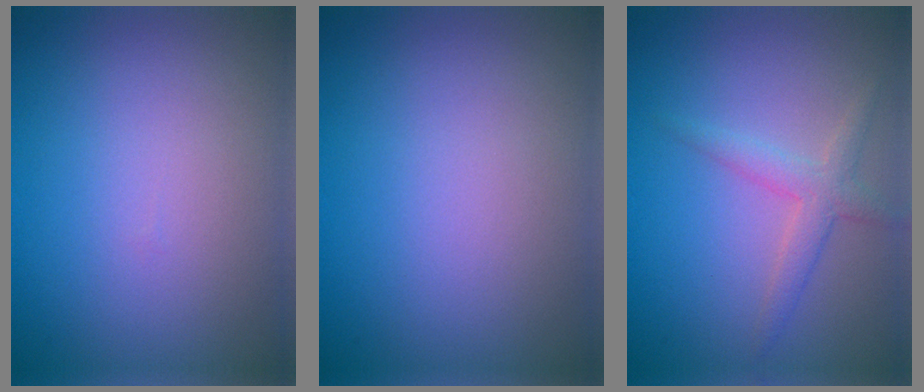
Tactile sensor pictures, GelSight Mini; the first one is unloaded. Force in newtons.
{"total": 0.0}
{"total": 2.4, "press": 2.4, "slide": 0.1}